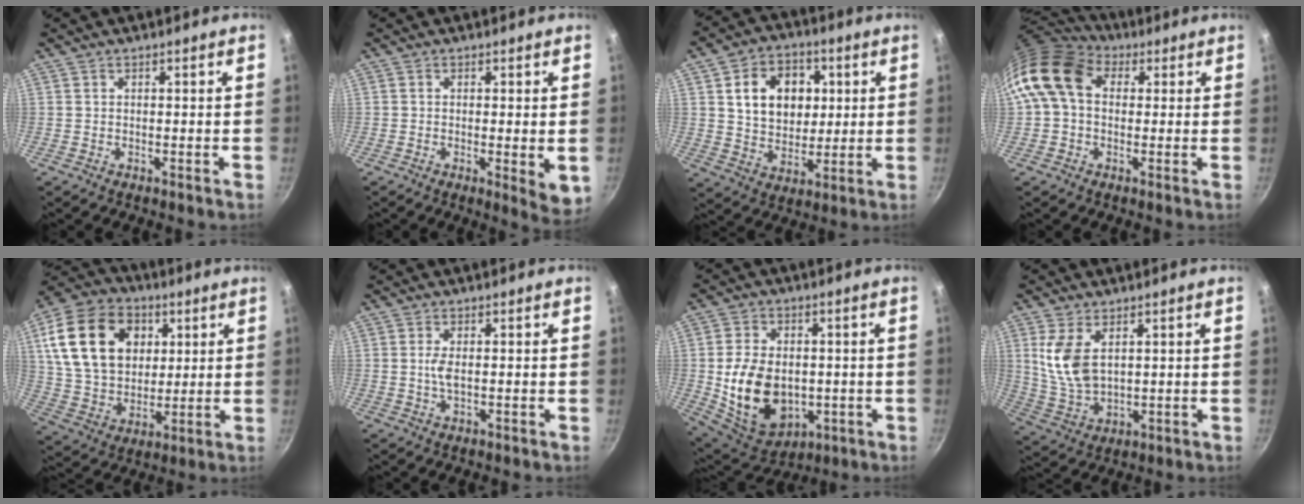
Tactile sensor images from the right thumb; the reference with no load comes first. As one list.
[{"total": 5.3, "force": [-0.5, 1.2, 5.1], "torque": [-0.069, -0.016, -0.007]}, {"total": 14.0, "force": [3.3, 10.8, 8.4], "torque": [-0.100, -0.001, 0.055]}, {"total": 12.5, "force": [2.6, 9.1, 8.0], "torque": [-0.135, 0.019, 0.027]}, {"total": 21.6, "force": [6.4, 15.8, 13.4], "torque": [-0.220, -0.002, 0.114]}, {"total": 2.4, "force": [0.1, 0.8, 2.2], "torque": [-0.051, -0.001, 0.002]}, {"total": 16.0, "force": [-1.4, 11.2, 11.4], "torque": [-0.187, -0.005, -0.002]}, {"total": 9.4, "force": [2.8, 5.4, 7.2], "torque": [-0.138, -0.023, 0.066]}]